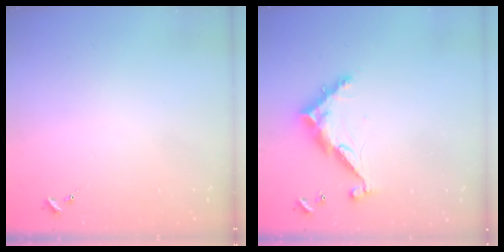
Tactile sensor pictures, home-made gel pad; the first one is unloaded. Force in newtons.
{"total": 10.2, "press": 10.2, "slide": 0.8}